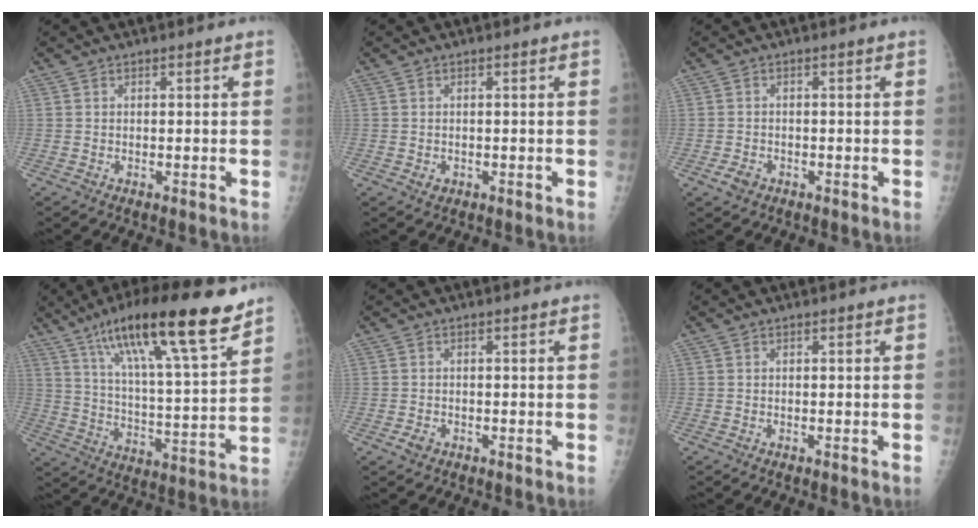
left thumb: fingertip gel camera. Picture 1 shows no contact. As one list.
[{"total": 1.1, "force": [-0.3, 1.0, 0.5], "torque": [-0.003, 0.001, -0.001]}, {"total": 2.3, "force": [-1.2, 1.7, 1.1], "torque": [-0.018, 0.003, -0.019]}, {"total": 22.7, "force": [14.7, 4.0, 16.8], "torque": [-0.260, -0.049, 0.244]}, {"total": 1.6, "force": [-0.8, 1.2, 0.8], "torque": [-0.012, 0.001, -0.013]}, {"total": 0.0}]